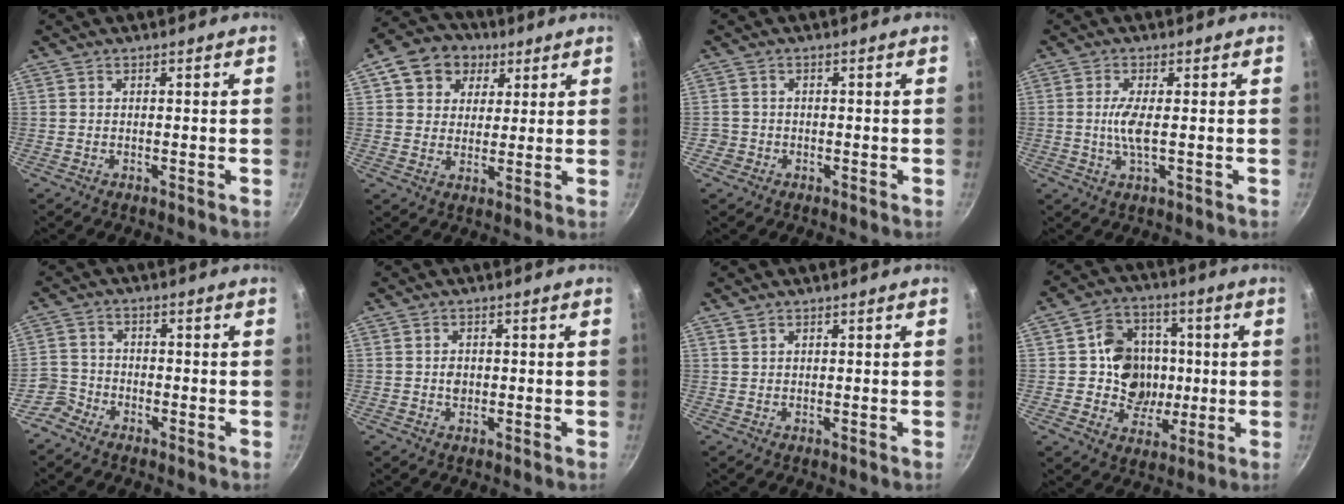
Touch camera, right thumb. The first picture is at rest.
{"total": 10.6, "force": [4.7, 8.4, 4.4], "torque": [-0.050, 0.002, 0.068]}
{"total": 1.9, "force": [-0.8, 1.7, 0.2], "torque": [0.005, 0.013, -0.010]}
{"total": 4.5, "force": [-0.1, 1.0, 4.3], "torque": [-0.102, -0.001, -0.003]}
{"total": 4.0, "force": [-3.1, 2.5, 0.4], "torque": [0.003, 0.039, -0.068]}
{"total": 1.8, "force": [-0.1, 1.5, 1.1], "torque": [-0.014, 0.003, -0.002]}
{"total": 1.1, "force": [0.8, 0.6, 0.5], "torque": [-0.007, -0.001, 0.016]}
{"total": 12.8, "force": [0.6, 11.5, 5.5], "torque": [-0.044, 0.007, 0.010]}